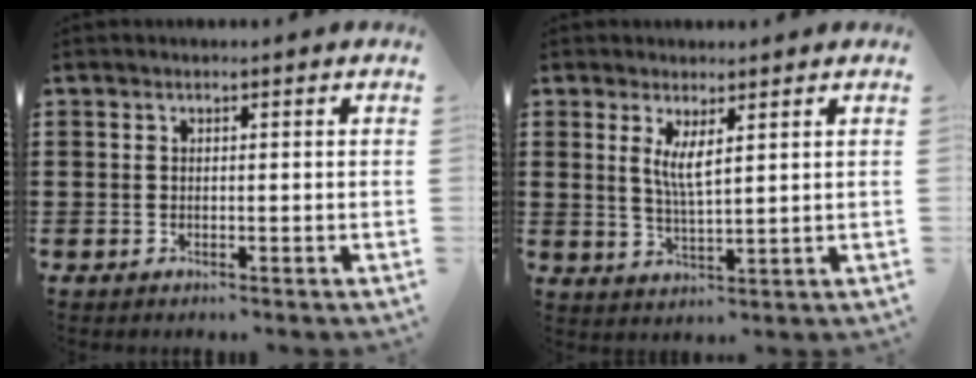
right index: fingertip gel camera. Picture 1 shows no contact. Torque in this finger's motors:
{"motor_torque": [0.29, 0.12, 0.29, 0.13]}